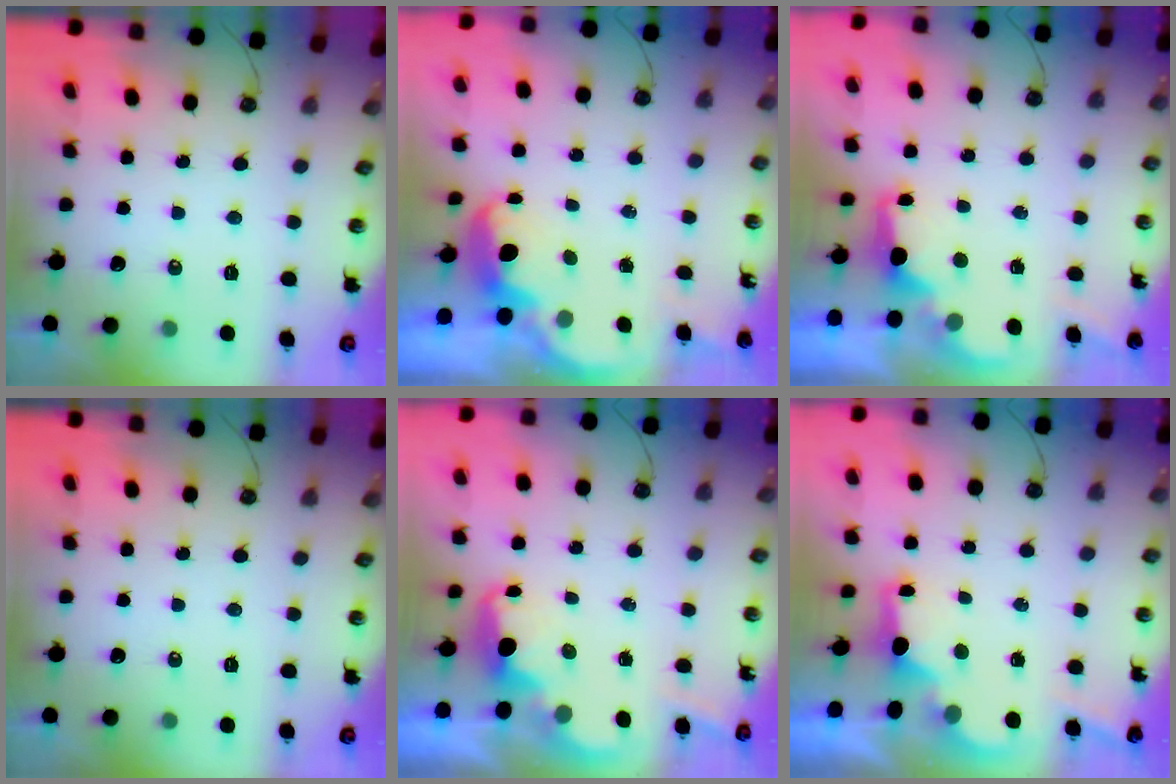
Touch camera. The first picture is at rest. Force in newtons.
{"total": 2.5, "press": 2.5, "slide": 0.6}
{"total": 2.6, "press": 2.5, "slide": 0.6}
{"total": 0.0}
{"total": 2.6, "press": 2.6, "slide": 0.5}
{"total": 2.6, "press": 2.5, "slide": 0.7}